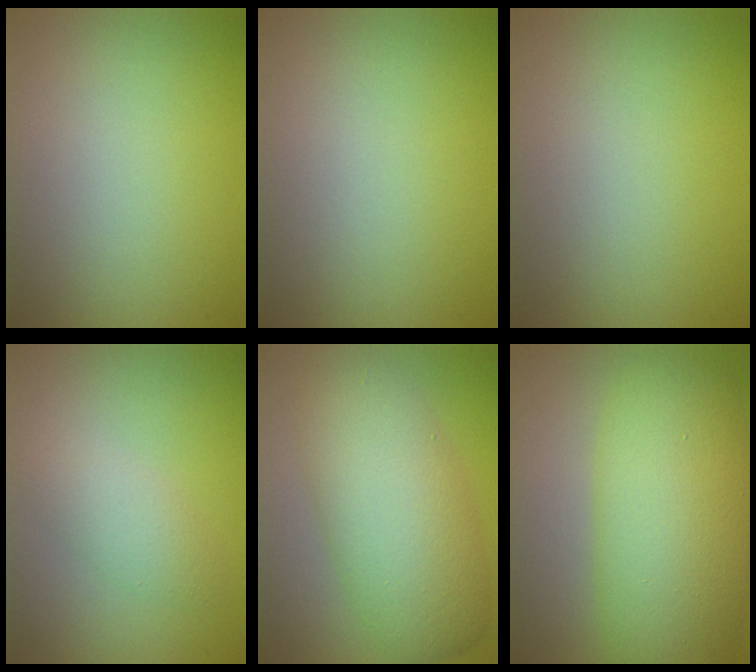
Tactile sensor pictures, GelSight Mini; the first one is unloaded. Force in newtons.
{"total": 0.0}
{"total": 0.0}
{"total": 2.2, "press": 2.2, "slide": 0.0}
{"total": 7.9, "press": 7.9, "slide": 0.2}
{"total": 10.1, "press": 10.1, "slide": 0.2}